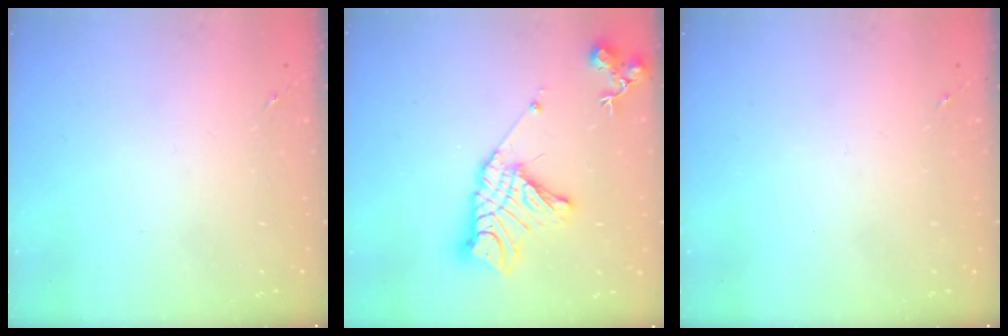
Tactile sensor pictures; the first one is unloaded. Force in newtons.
{"total": 17.0, "press": 16.9, "slide": 1.3}
{"total": 0.0}